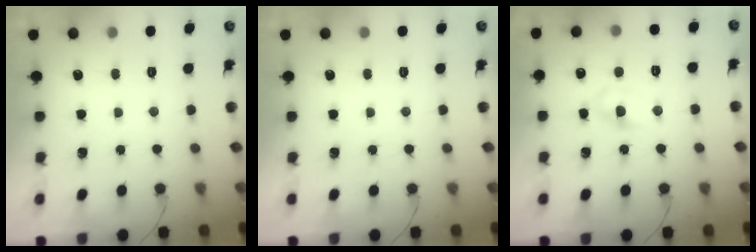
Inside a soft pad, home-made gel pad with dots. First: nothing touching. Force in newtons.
{"total": 0.0}
{"total": 2.7, "press": 2.5, "slide": 1.1}